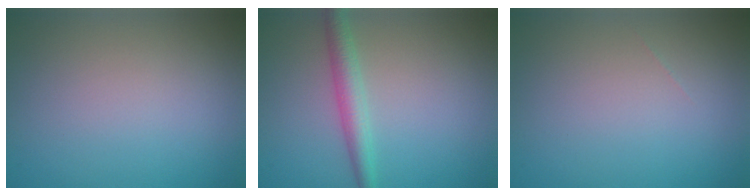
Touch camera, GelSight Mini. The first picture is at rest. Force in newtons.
{"total": 2.7, "press": 2.7, "slide": 0.0}
{"total": 0.0}